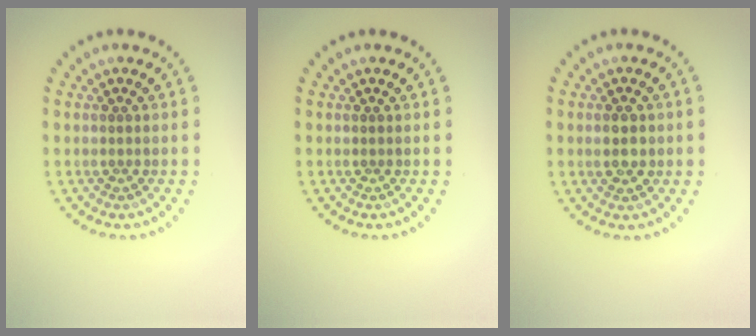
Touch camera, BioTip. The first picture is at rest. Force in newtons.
{"total": 0.0}
{"total": 2.1, "press": 2.1, "slide": 0.2}